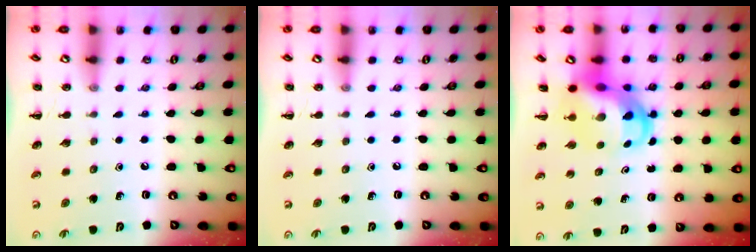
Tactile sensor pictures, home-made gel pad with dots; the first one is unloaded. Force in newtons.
{"total": 0.0}
{"total": 7.7, "press": 7.5, "slide": 2.0}